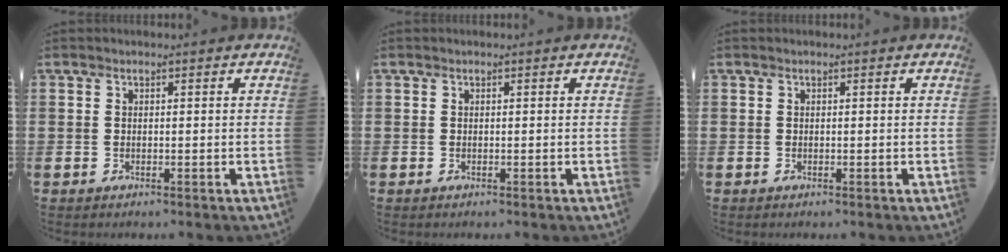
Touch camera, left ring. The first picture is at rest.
{"total": 0.0}
{"total": 0.0}